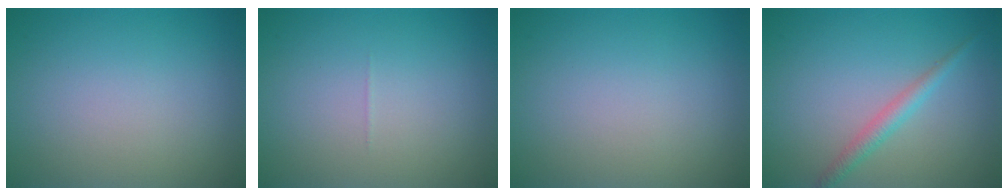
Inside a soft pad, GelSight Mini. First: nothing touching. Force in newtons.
{"total": 0.0}
{"total": 0.0}
{"total": 1.9, "press": 1.9, "slide": 0.1}